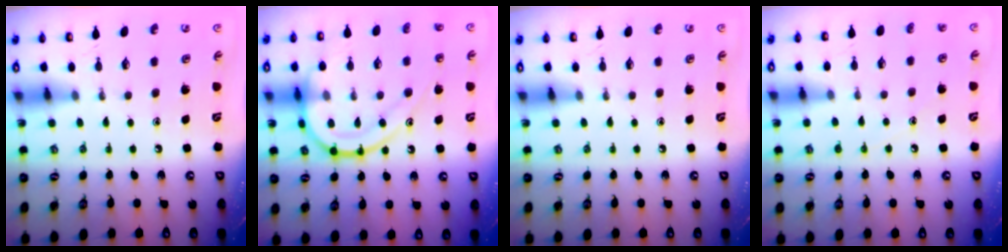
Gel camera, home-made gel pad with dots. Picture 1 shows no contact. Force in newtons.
{"total": 18.0, "press": 17.9, "slide": 1.7}
{"total": 0.0}
{"total": 6.5, "press": 6.4, "slide": 0.8}